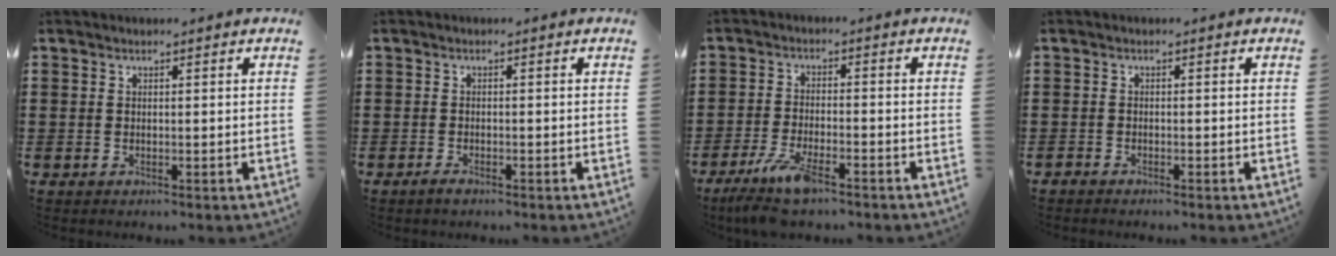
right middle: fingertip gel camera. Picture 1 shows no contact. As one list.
[{"total": 1.0, "force": [-0.8, 0.4, 0.5], "torque": [-0.013, -0.004, -0.015]}, {"total": 7.0, "force": [-5.1, 1.5, 4.6], "torque": [-0.104, -0.013, -0.098]}, {"total": 0.8, "force": [-0.8, 0.1, 0.1], "torque": [-0.004, -0.001, -0.016]}]